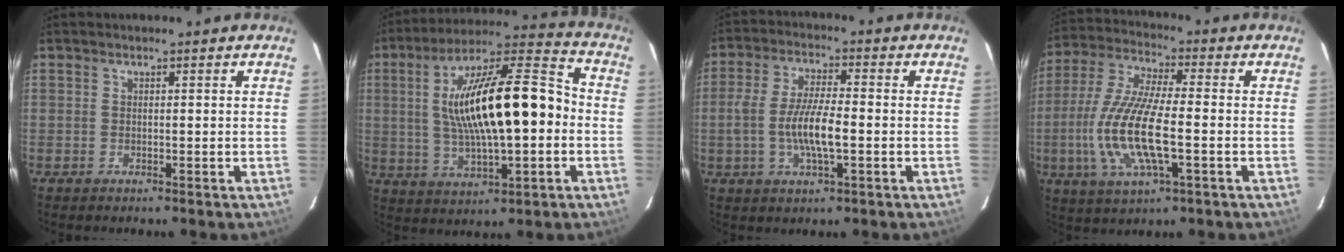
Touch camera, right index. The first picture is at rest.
{"total": 21.4, "force": [0.1, 6.6, 20.4], "torque": [-0.354, 0.025, 0.006]}
{"total": 9.0, "force": [-1.8, 2.2, 8.5], "torque": [-0.168, 0.000, -0.035]}
{"total": 15.4, "force": [-3.1, 4.1, 14.5], "torque": [-0.302, -0.009, -0.060]}